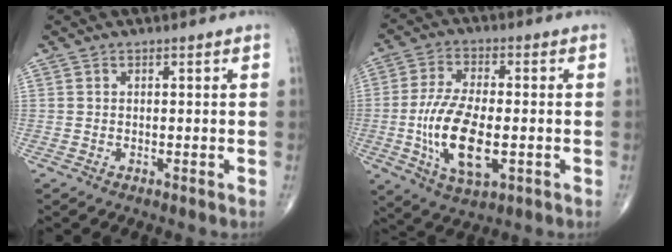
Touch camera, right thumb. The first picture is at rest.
{"total": 14.0, "force": [-2.5, 6.3, 12.3], "torque": [-0.239, -0.001, -0.041]}